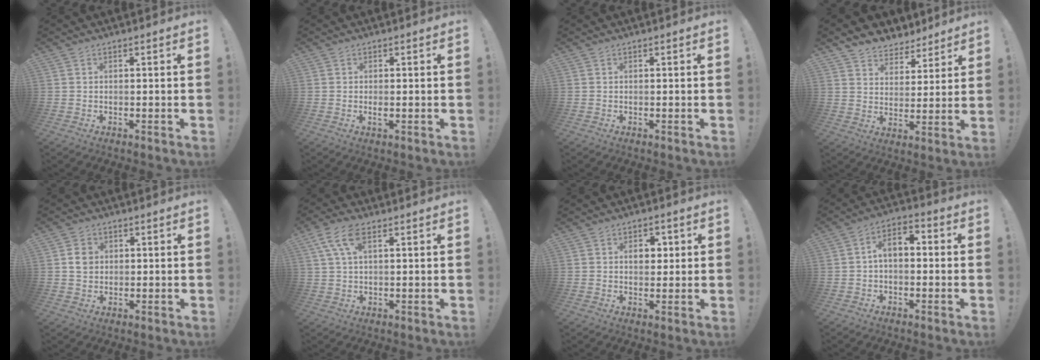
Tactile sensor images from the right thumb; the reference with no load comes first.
{"total": 1.1, "force": [-0.1, 0.3, 1.1], "torque": [-0.018, -0.002, -0.001]}
{"total": 0.0}
{"total": 6.6, "force": [5.0, 4.2, 0.7], "torque": [-0.016, -0.044, 0.099]}
{"total": 4.2, "force": [0.7, 3.7, 2.0], "torque": [-0.025, 0.001, 0.012]}
{"total": 7.5, "force": [3.0, 3.2, 6.0], "torque": [-0.116, 0.007, 0.059]}
{"total": 5.0, "force": [1.0, 3.6, 3.3], "torque": [-0.038, 0.000, 0.008]}
{"total": 5.7, "force": [-0.2, 3.6, 4.4], "torque": [-0.079, 0.011, -0.003]}